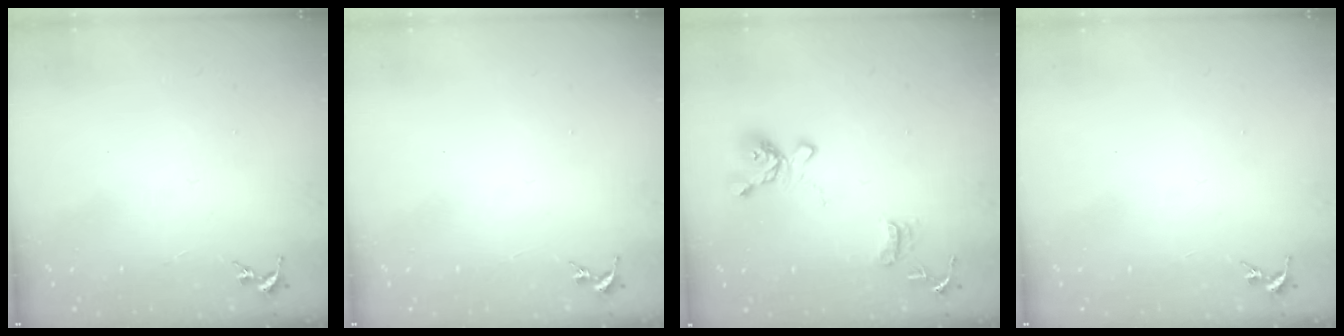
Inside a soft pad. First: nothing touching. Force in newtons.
{"total": 0.0}
{"total": 14.7, "press": 14.6, "slide": 1.5}
{"total": 0.0}